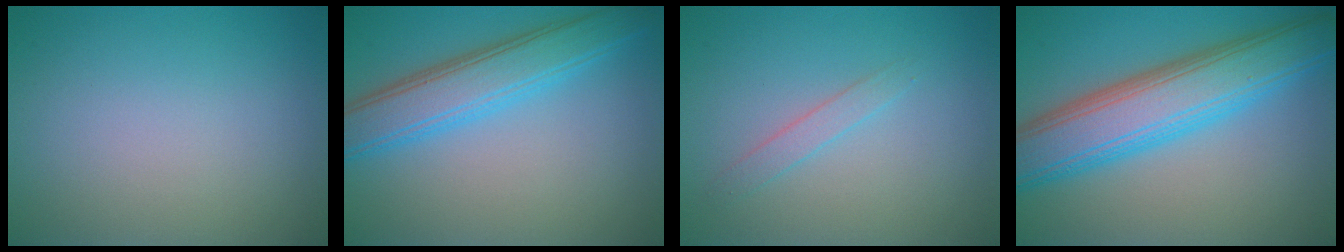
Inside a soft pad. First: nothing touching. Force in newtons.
{"total": 5.5, "press": 5.5, "slide": 0.2}
{"total": 1.3, "press": 1.3, "slide": 0.1}
{"total": 8.9, "press": 8.9, "slide": 0.0}